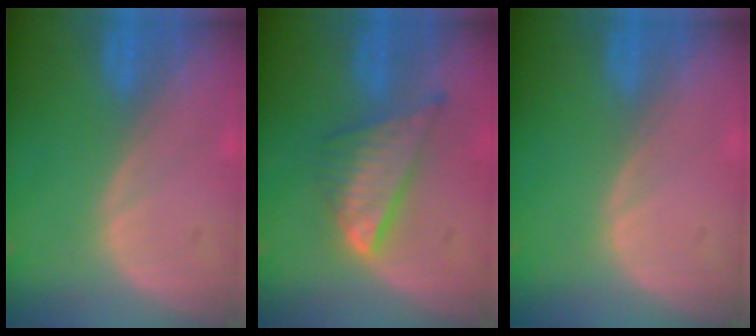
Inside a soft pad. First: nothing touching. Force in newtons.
{"total": 7.9, "press": 6.6, "slide": 4.3}
{"total": 0.0}